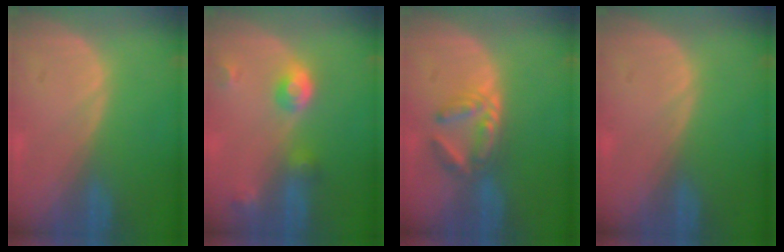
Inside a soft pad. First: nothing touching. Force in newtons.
{"total": 4.8, "press": 4.4, "slide": 1.9}
{"total": 5.7, "press": 5.1, "slide": 2.6}
{"total": 0.0}